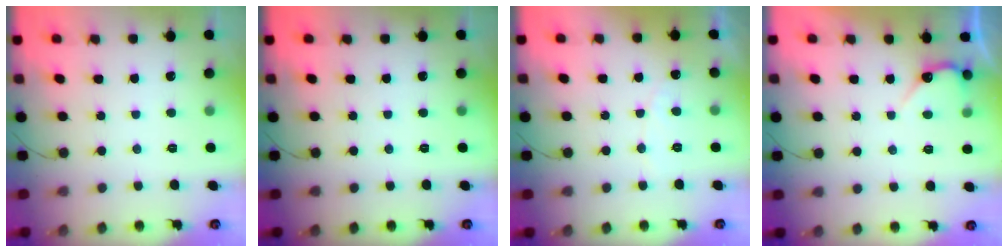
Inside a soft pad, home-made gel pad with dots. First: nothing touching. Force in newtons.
{"total": 0.0}
{"total": 4.2, "press": 4.2, "slide": 0.3}
{"total": 4.0, "press": 4.0, "slide": 0.2}